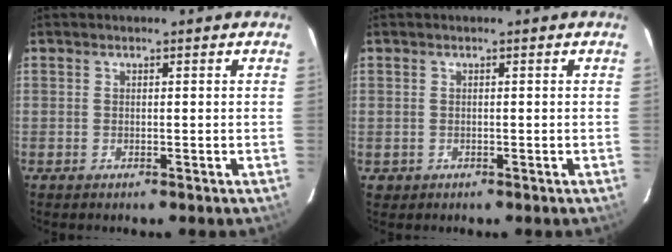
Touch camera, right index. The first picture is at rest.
{"total": 1.5, "force": [-0.2, 1.4, 0.1], "torque": [0.000, 0.002, 0.000]}